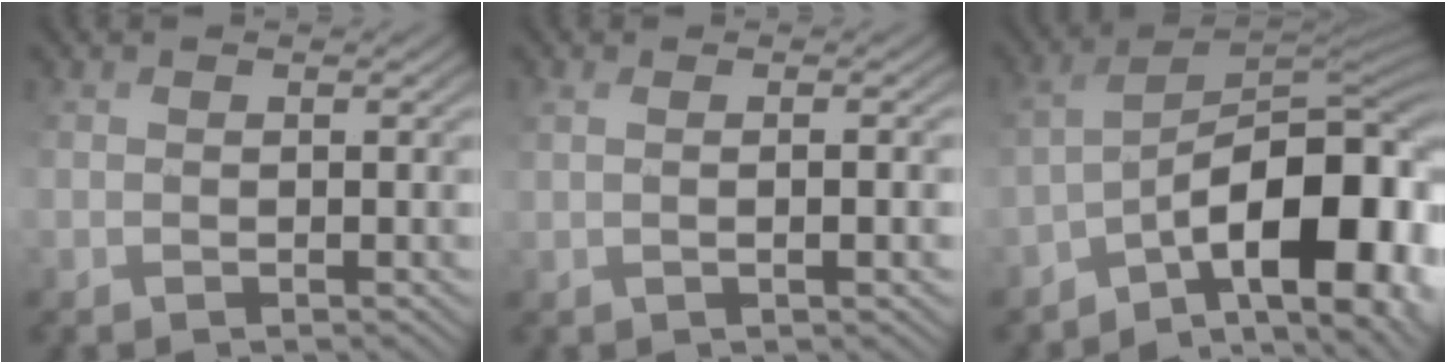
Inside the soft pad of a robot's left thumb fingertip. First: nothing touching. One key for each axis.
{"total": 2.8, "fx": 0.5, "fy": 0.7, "fz": 2.7, "tx": -0.036, "ty": 0.003, "tz": 0.010}
{"total": 13.9, "fx": -6.1, "fy": 5.7, "fz": 11.1, "tx": -0.166, "ty": 0.006, "tz": -0.093}